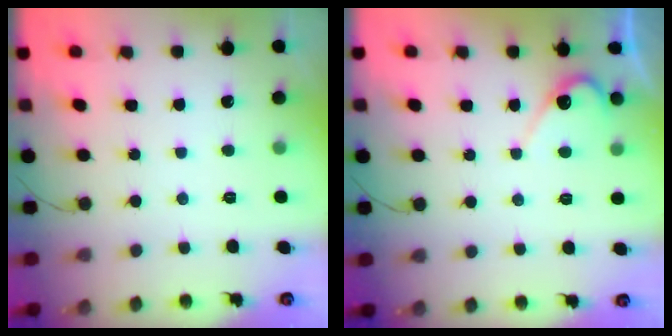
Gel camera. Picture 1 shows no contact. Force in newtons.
{"total": 5.5, "press": 5.5, "slide": 0.3}